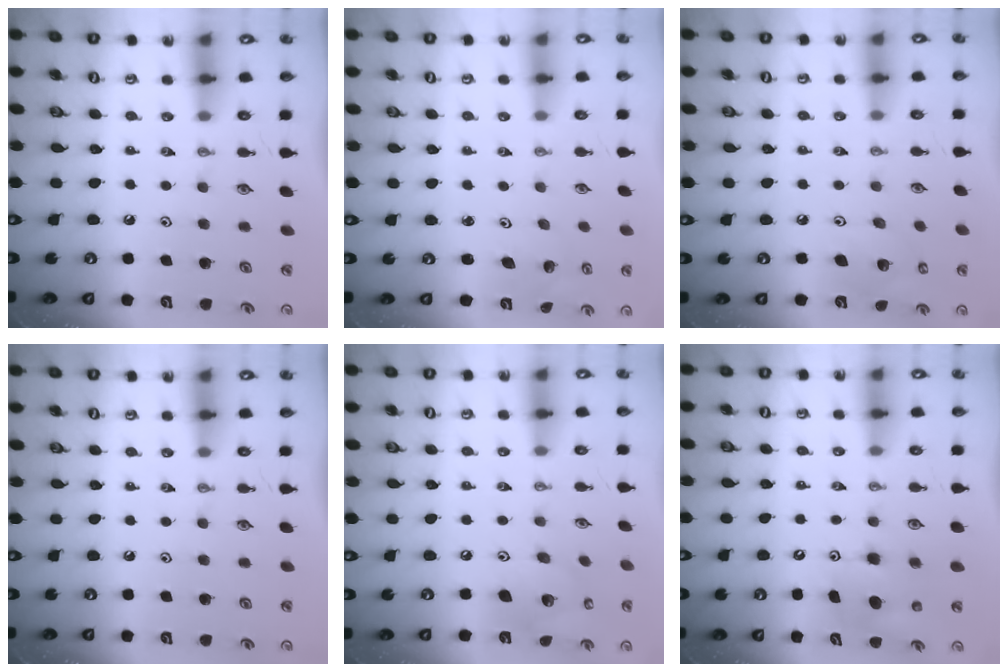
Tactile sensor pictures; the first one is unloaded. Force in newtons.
{"total": 2.0, "press": 2.0, "slide": 0.1}
{"total": 7.9, "press": 7.8, "slide": 1.4}
{"total": 0.0}
{"total": 15.3, "press": 15.0, "slide": 3.3}
{"total": 8.5, "press": 8.4, "slide": 1.0}